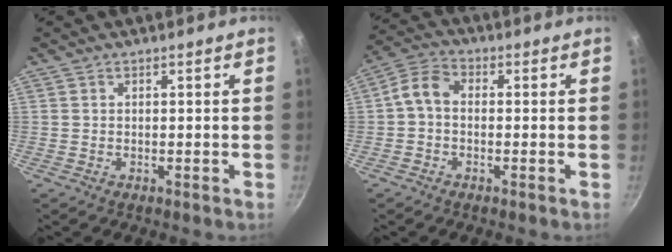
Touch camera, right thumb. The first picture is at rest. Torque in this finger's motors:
{"motor_torque": [2.02, 2.16, 1.41, -0.55, 0.29]}